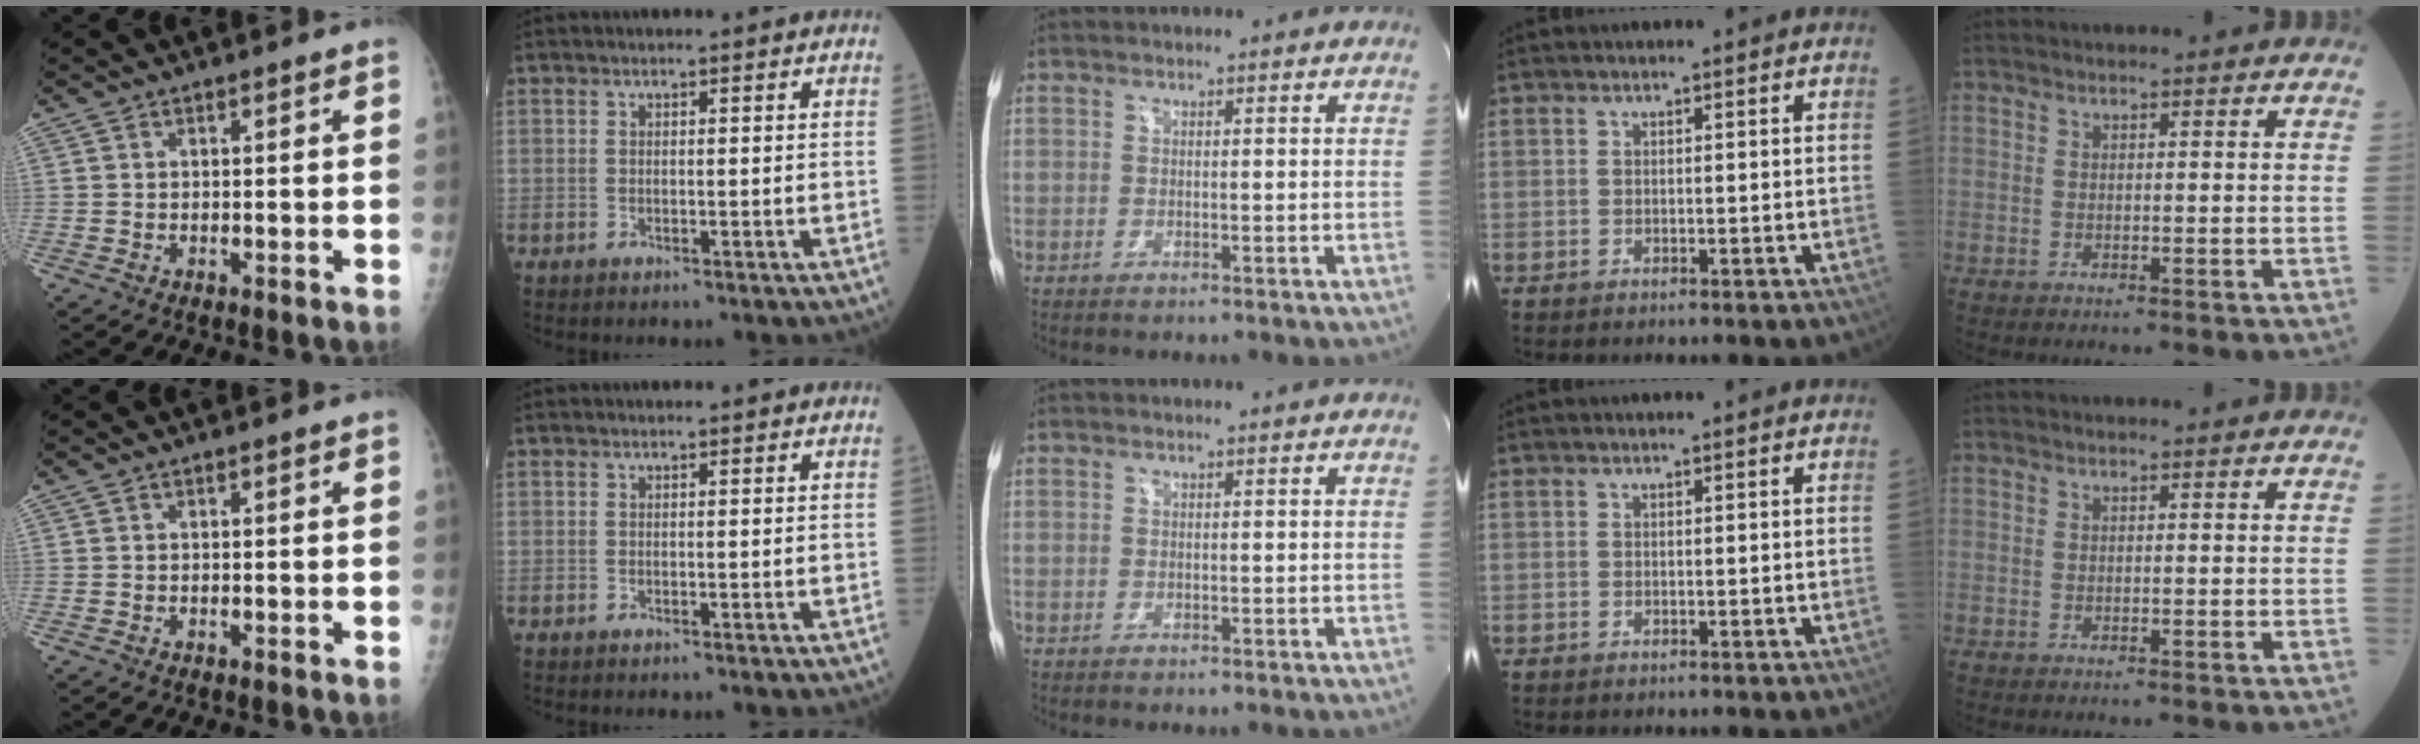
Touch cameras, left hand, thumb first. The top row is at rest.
{}